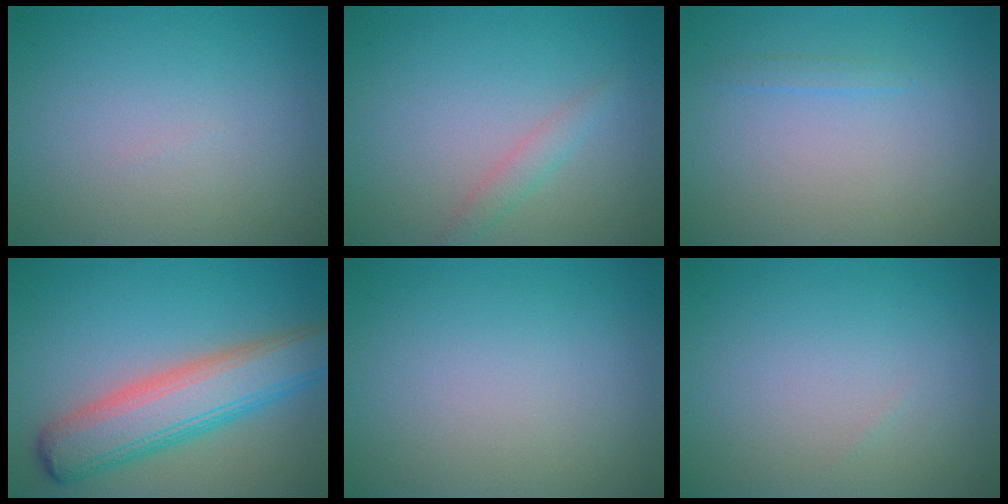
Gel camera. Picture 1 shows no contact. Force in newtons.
{"total": 1.4, "press": 1.4, "slide": 0.1}
{"total": 0.7, "press": 0.7, "slide": 0.1}
{"total": 7.6, "press": 7.6, "slide": 0.2}
{"total": 0.0}
{"total": 0.0}